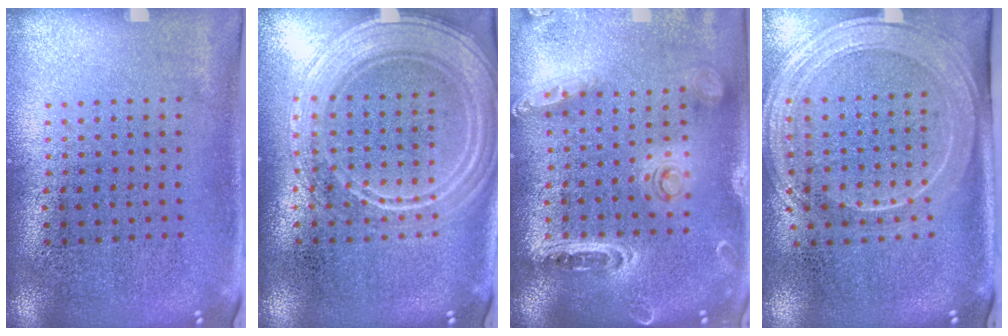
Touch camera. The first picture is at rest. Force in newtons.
{"total": 2.3, "press": 2.3, "slide": 0.4}
{"total": 1.4, "press": 1.4, "slide": 0.1}
{"total": 2.2, "press": 1.8, "slide": 1.2}